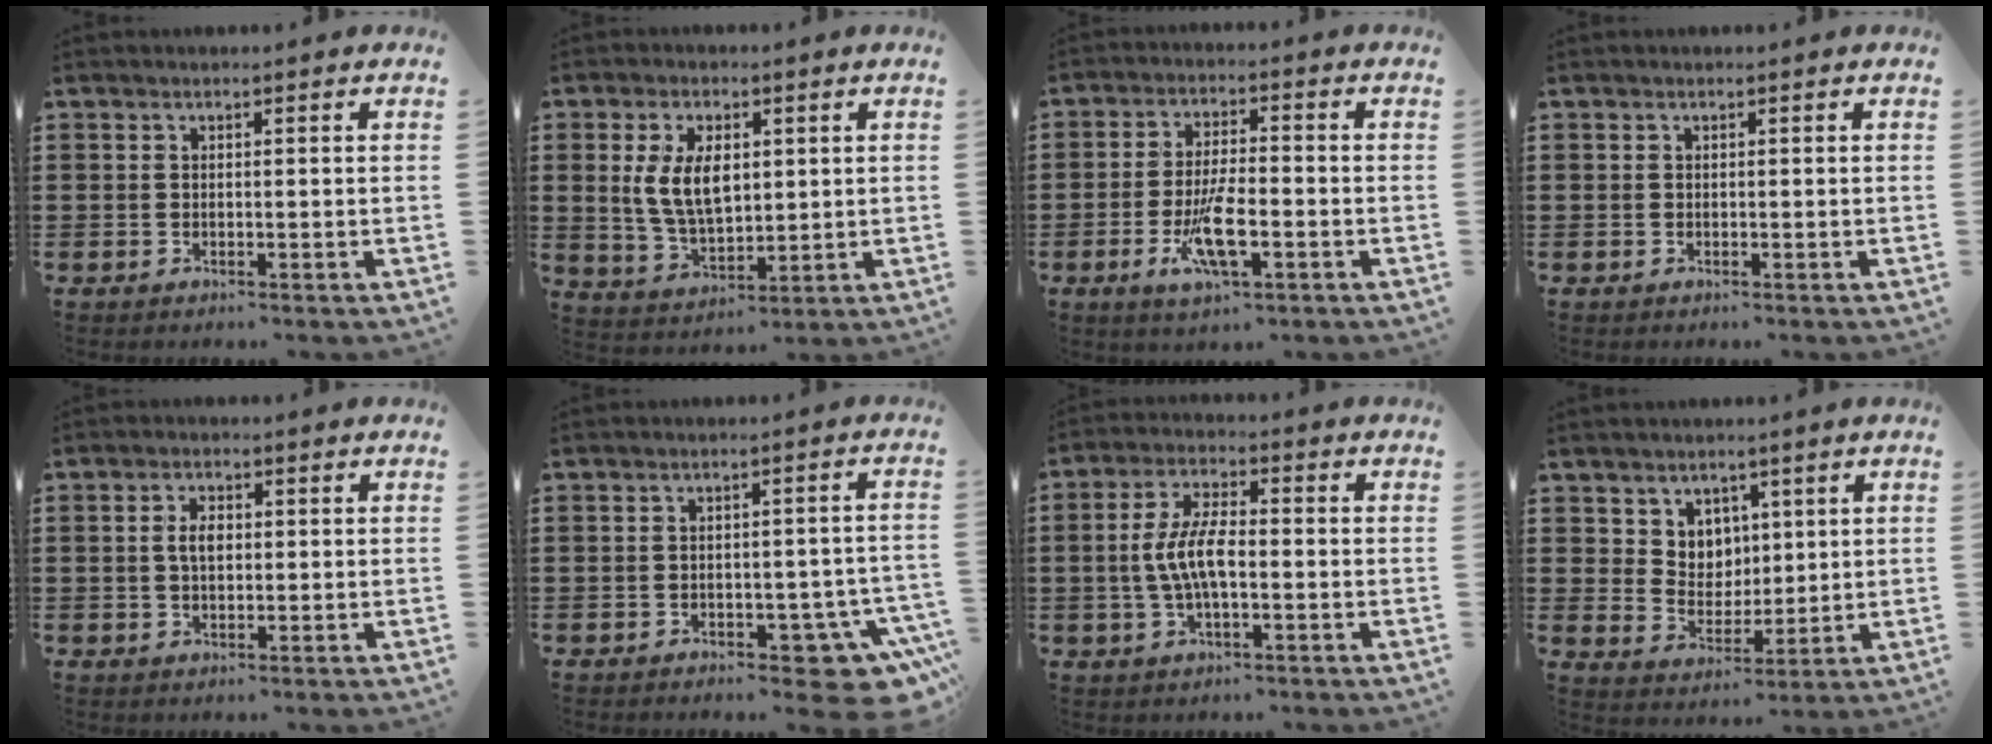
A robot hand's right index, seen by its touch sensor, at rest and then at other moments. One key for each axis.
{"total": 8.1, "fx": 1.6, "fy": 4.2, "fz": 6.7, "tx": -0.141, "ty": 0.005, "tz": 0.025}
{"total": 8.0, "fx": -2.8, "fy": 2.2, "fz": 7.1, "tx": -0.146, "ty": -0.015, "tz": -0.049}
{"total": 0.0}
{"total": 2.8, "fx": 0.3, "fy": 1.2, "fz": 2.5, "tx": -0.049, "ty": 0.007, "tz": 0.004}
{"total": 6.2, "fx": -4.6, "fy": 2.1, "fz": 3.7, "tx": -0.045, "ty": 0.001, "tz": -0.082}
{"total": 6.8, "fx": -0.8, "fy": 2.3, "fz": 6.3, "tx": -0.137, "ty": -0.002, "tz": -0.020}
{"total": 5.0, "fx": 3.2, "fy": 3.8, "fz": 0.3, "tx": -0.021, "ty": -0.001, "tz": 0.059}